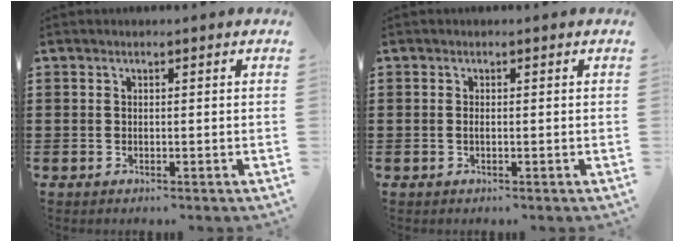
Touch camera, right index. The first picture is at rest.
{"total": 0.6, "force": [-0.1, 0.1, 0.5], "torque": [-0.011, -0.003, -0.002]}